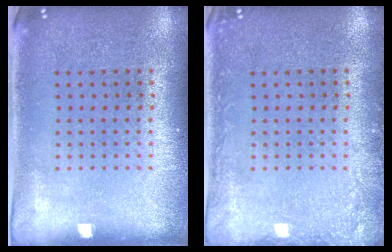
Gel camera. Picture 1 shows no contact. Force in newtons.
{"total": 1.6, "press": 1.6, "slide": 0.3}